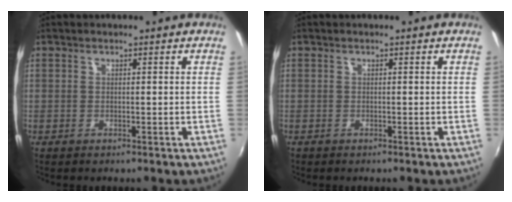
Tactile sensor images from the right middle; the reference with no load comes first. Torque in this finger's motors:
{"motor_torque": [-0.05, -0.06, 0.03, 0.00]}